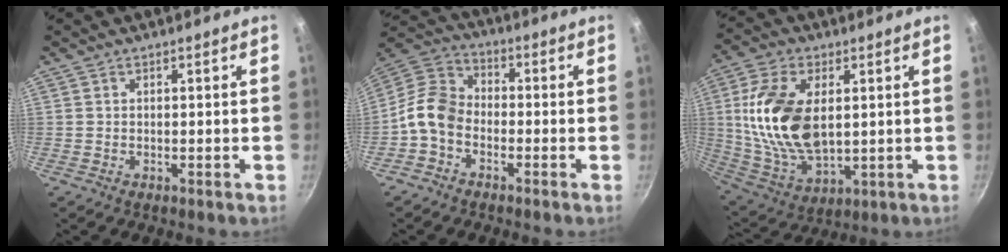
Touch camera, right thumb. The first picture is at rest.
{"total": 8.9, "force": [-3.2, 6.4, 5.3], "torque": [-0.091, 0.043, -0.087]}
{"total": 18.4, "force": [2.8, 10.5, 14.9], "torque": [-0.277, -0.013, 0.064]}